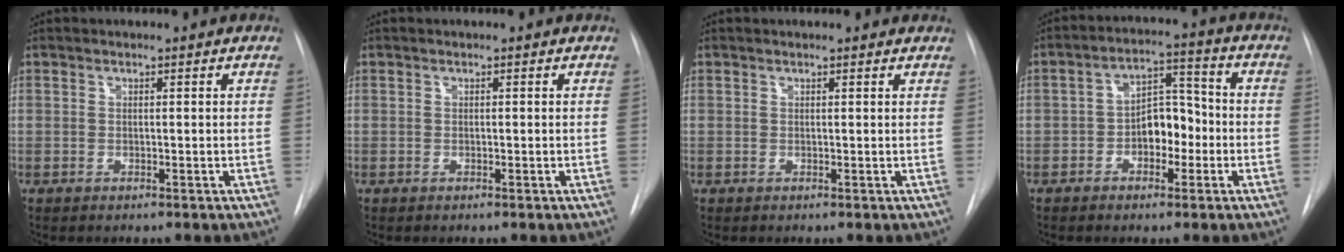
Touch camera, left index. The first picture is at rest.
{"total": 0.0}
{"total": 2.0, "force": [1.7, 0.7, 0.7], "torque": [-0.011, 0.011, 0.007]}
{"total": 7.1, "force": [-2.8, 4.0, 5.2], "torque": [-0.080, 0.021, -0.047]}